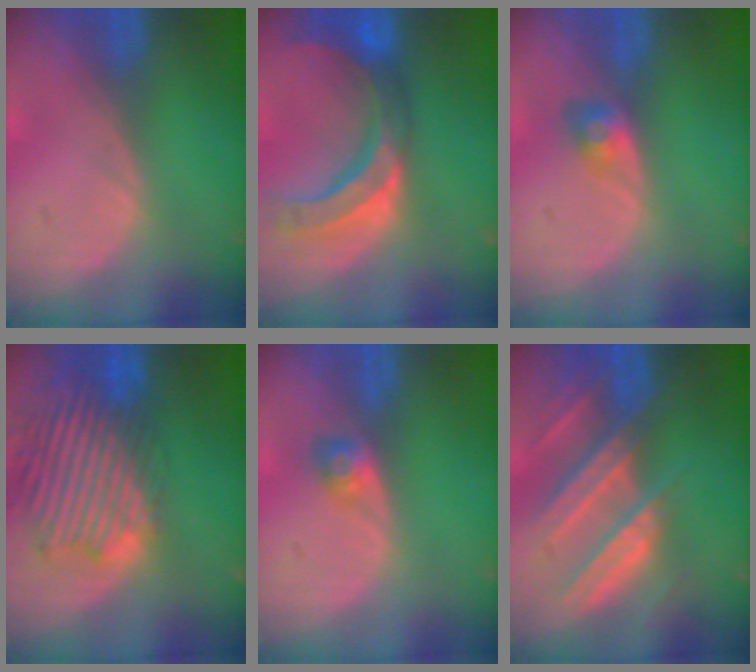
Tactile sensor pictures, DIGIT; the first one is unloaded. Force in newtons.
{"total": 11.0, "press": 9.5, "slide": 5.6}
{"total": 3.0, "press": 2.5, "slide": 1.5}
{"total": 13.9, "press": 11.9, "slide": 7.2}
{"total": 2.4, "press": 2.2, "slide": 1.0}
{"total": 9.9, "press": 8.7, "slide": 4.6}